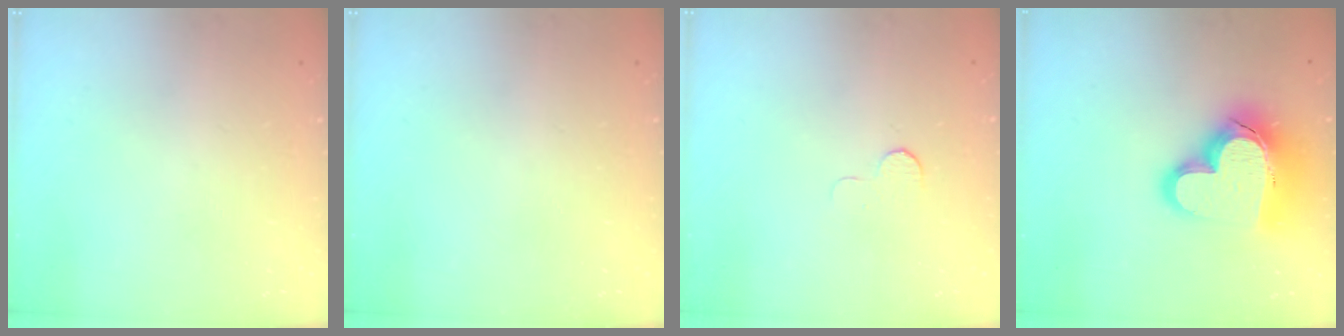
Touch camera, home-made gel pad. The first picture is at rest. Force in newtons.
{"total": 0.0}
{"total": 3.7, "press": 3.7, "slide": 0.3}
{"total": 20.9, "press": 20.8, "slide": 1.9}